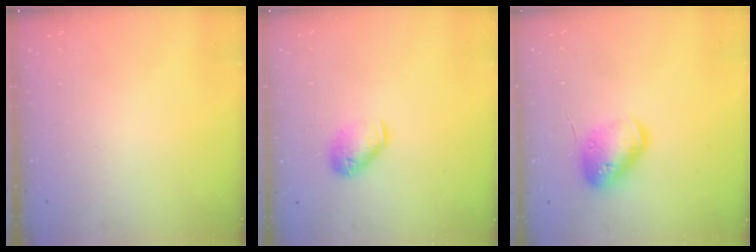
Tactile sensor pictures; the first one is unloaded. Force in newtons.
{"total": 9.0, "press": 8.9, "slide": 1.3}
{"total": 14.4, "press": 14.2, "slide": 2.0}